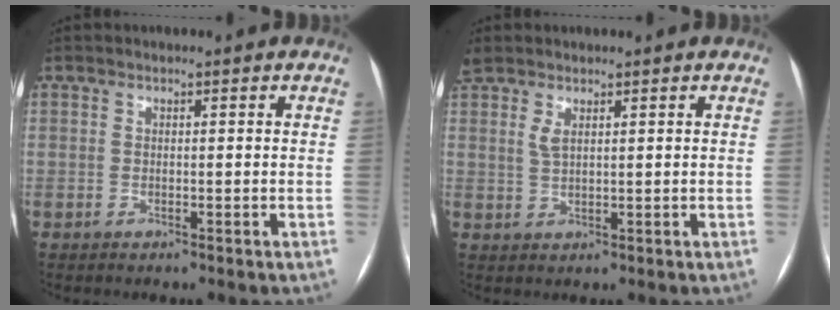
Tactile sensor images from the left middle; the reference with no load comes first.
{"total": 3.4, "force": [2.2, 1.3, 2.3], "torque": [-0.069, 0.007, 0.052]}